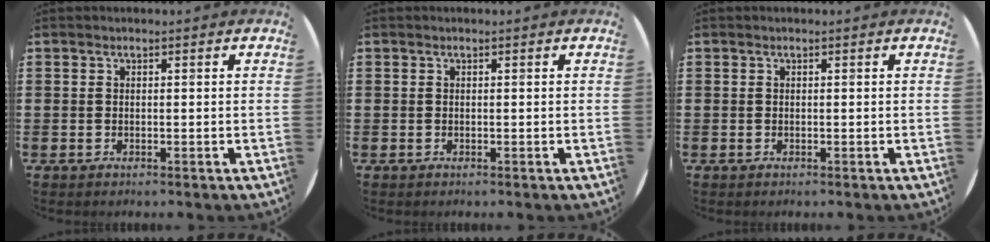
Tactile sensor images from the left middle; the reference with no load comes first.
{"total": 0.0}
{"total": 0.0}